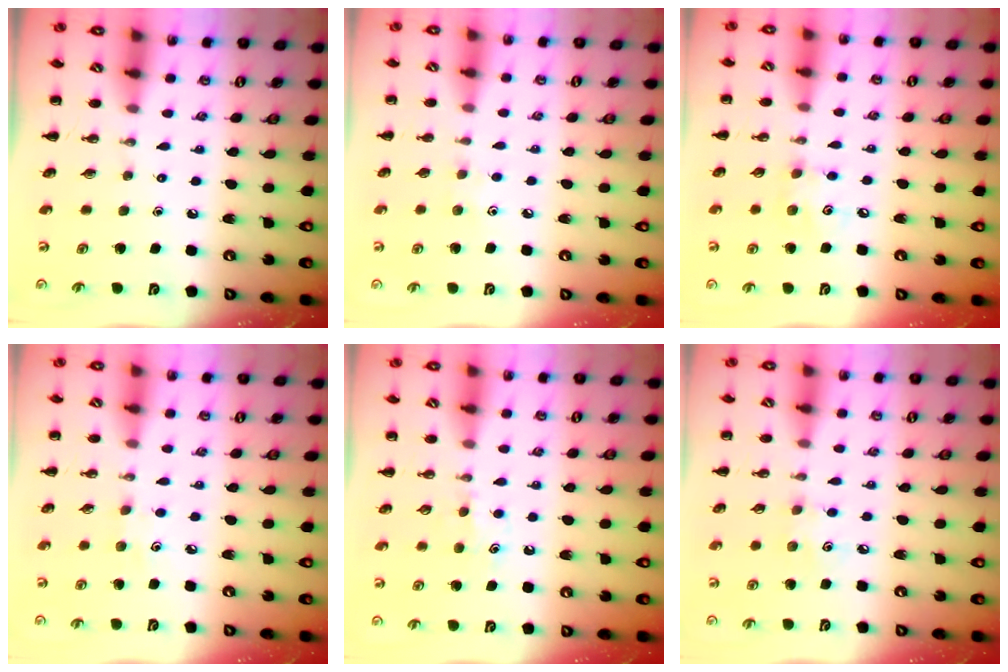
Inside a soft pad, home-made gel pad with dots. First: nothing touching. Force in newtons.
{"total": 4.2, "press": 4.0, "slide": 1.2}
{"total": 4.6, "press": 4.5, "slide": 0.7}
{"total": 3.9, "press": 3.8, "slide": 1.0}
{"total": 4.9, "press": 4.7, "slide": 1.4}
{"total": 4.3, "press": 4.3, "slide": 0.9}